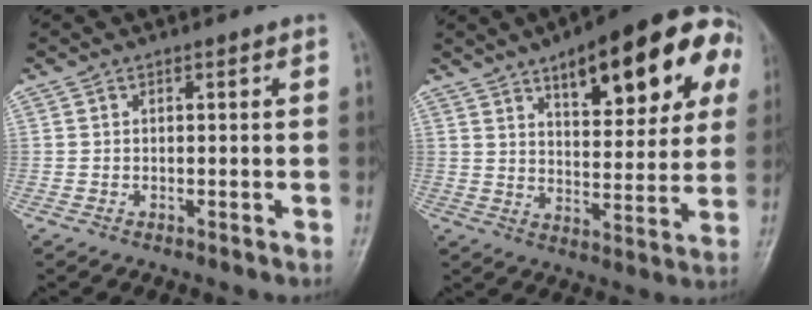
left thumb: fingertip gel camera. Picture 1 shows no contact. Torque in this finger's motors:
{"motor_torque": [1.99, 2.01, 1.49, -1.28, 0.16]}